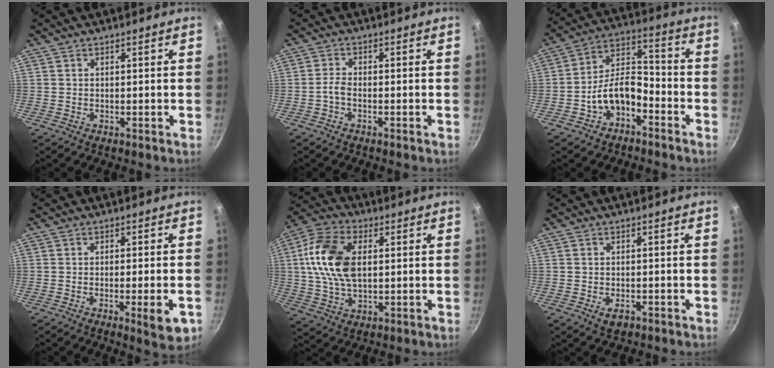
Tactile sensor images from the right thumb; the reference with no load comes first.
{"total": 2.0, "force": [-1.1, 0.8, 1.5], "torque": [-0.038, 0.013, -0.029]}
{"total": 10.4, "force": [-5.1, 6.2, 6.7], "torque": [-0.091, 0.067, -0.095]}
{"total": 6.5, "force": [-2.3, 1.3, 6.0], "torque": [-0.075, 0.001, -0.030]}
{"total": 14.5, "force": [2.0, 8.8, 11.3], "torque": [-0.202, 0.011, 0.028]}
{"total": 2.4, "force": [-1.1, 1.5, 1.6], "torque": [-0.026, 0.003, -0.015]}